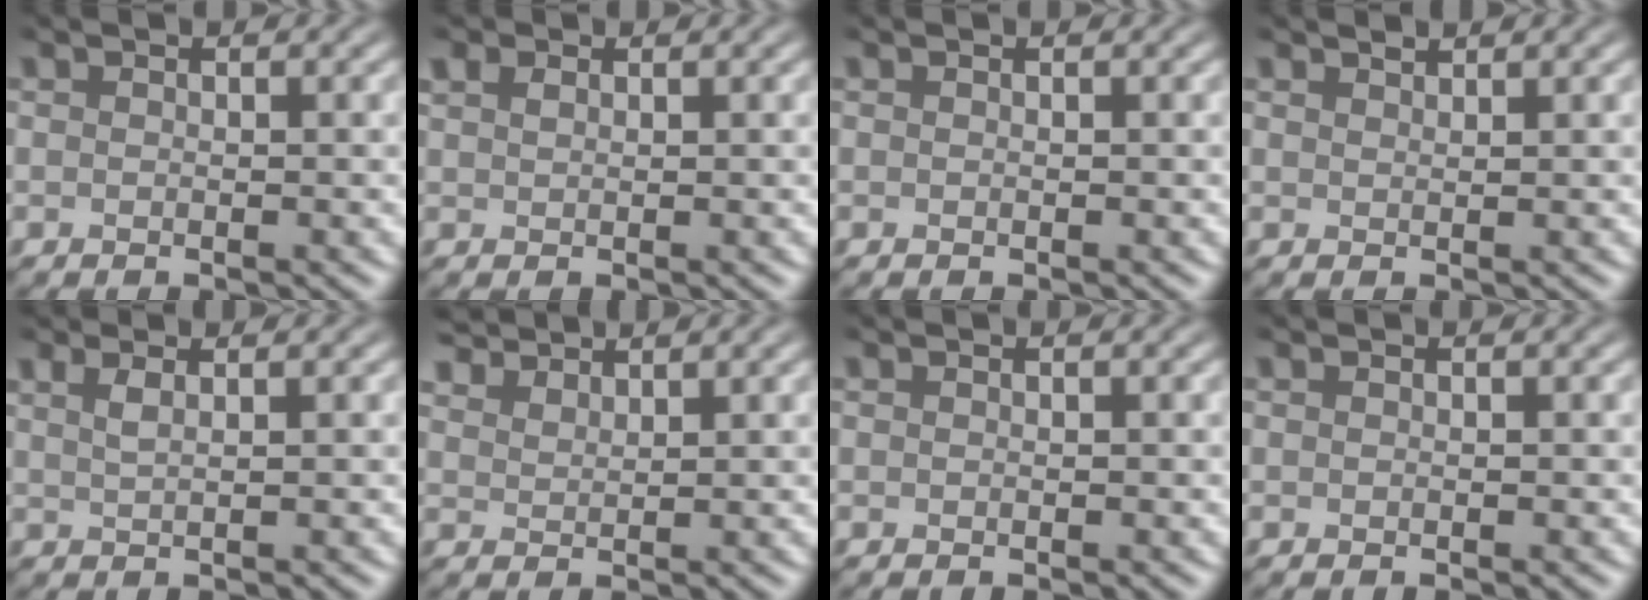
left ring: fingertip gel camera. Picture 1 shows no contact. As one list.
[{"total": 1.1, "force": [0.7, 0.6, 0.5], "torque": [-0.012, 0.003, 0.015]}, {"total": 0.0}, {"total": 0.8, "force": [0.8, 0.0, 0.1], "torque": [-0.001, -0.001, 0.016]}, {"total": 1.9, "force": [1.0, 0.8, 1.4], "torque": [-0.017, 0.004, 0.011]}, {"total": 2.9, "force": [2.8, 0.6, 0.5], "torque": [-0.012, 0.006, 0.059]}, {"total": 0.0}, {"total": 0.0}]